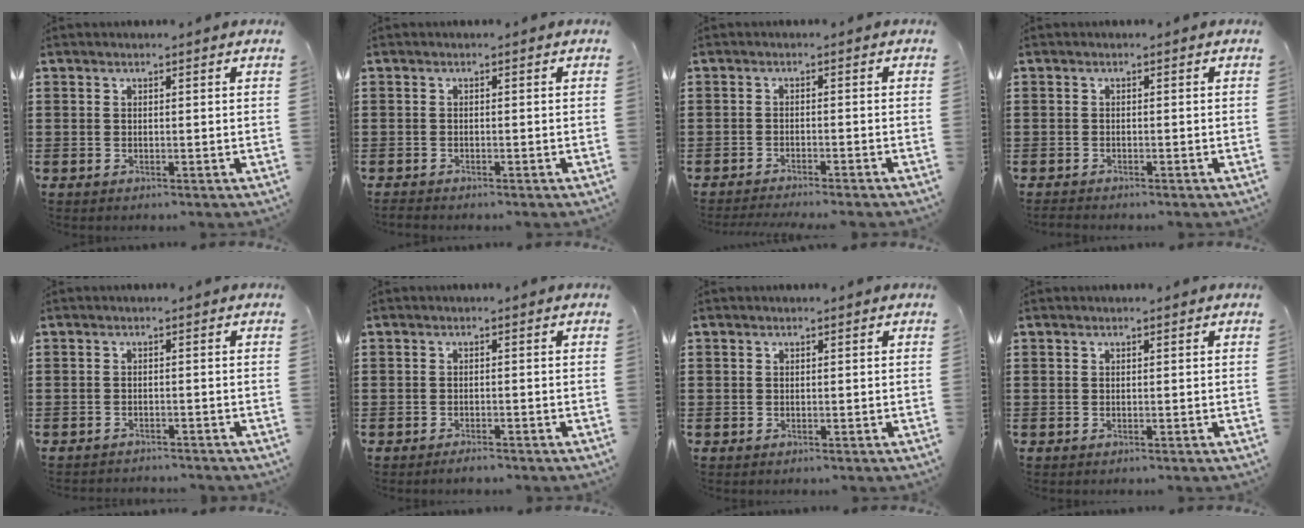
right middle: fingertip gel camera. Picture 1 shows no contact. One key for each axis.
{"total": 0.7, "fx": -0.7, "fy": 0.2, "fz": -0.1, "tx": 0.000, "ty": -0.002, "tz": -0.015}
{"total": 1.8, "fx": -1.8, "fy": -0.1, "fz": 0.2, "tx": -0.004, "ty": 0.000, "tz": -0.036}
{"total": 0.9, "fx": -0.8, "fy": 0.3, "fz": -0.2, "tx": 0.002, "ty": 0.001, "tz": -0.018}
{"total": 1.3, "fx": -1.3, "fy": 0.2, "fz": -0.2, "tx": -0.001, "ty": 0.000, "tz": -0.028}
{"total": 1.1, "fx": -1.0, "fy": 0.1, "fz": 0.3, "tx": -0.009, "ty": -0.004, "tz": -0.019}
{"total": 0.6, "fx": -0.1, "fy": 0.6, "fz": -0.2, "tx": 0.002, "ty": 0.004, "tz": -0.003}
{"total": 0.0}